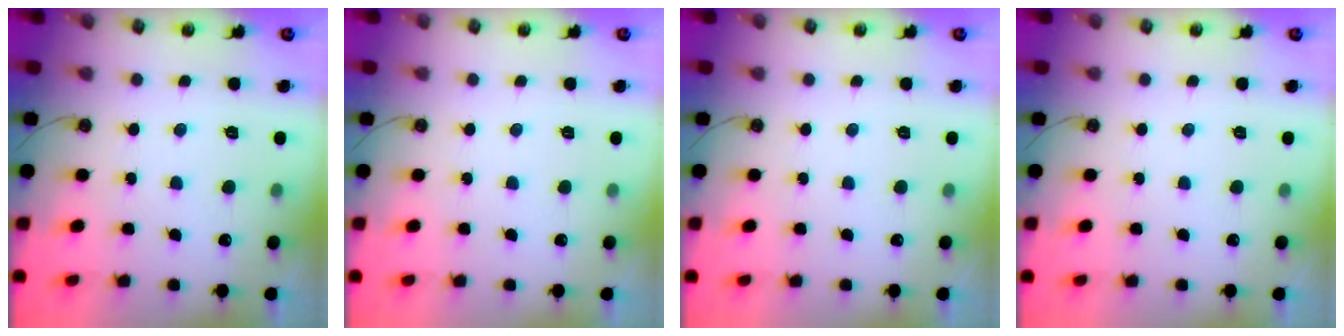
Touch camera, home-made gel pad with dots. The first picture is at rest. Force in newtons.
{"total": 0.0}
{"total": 0.0}
{"total": 0.0}